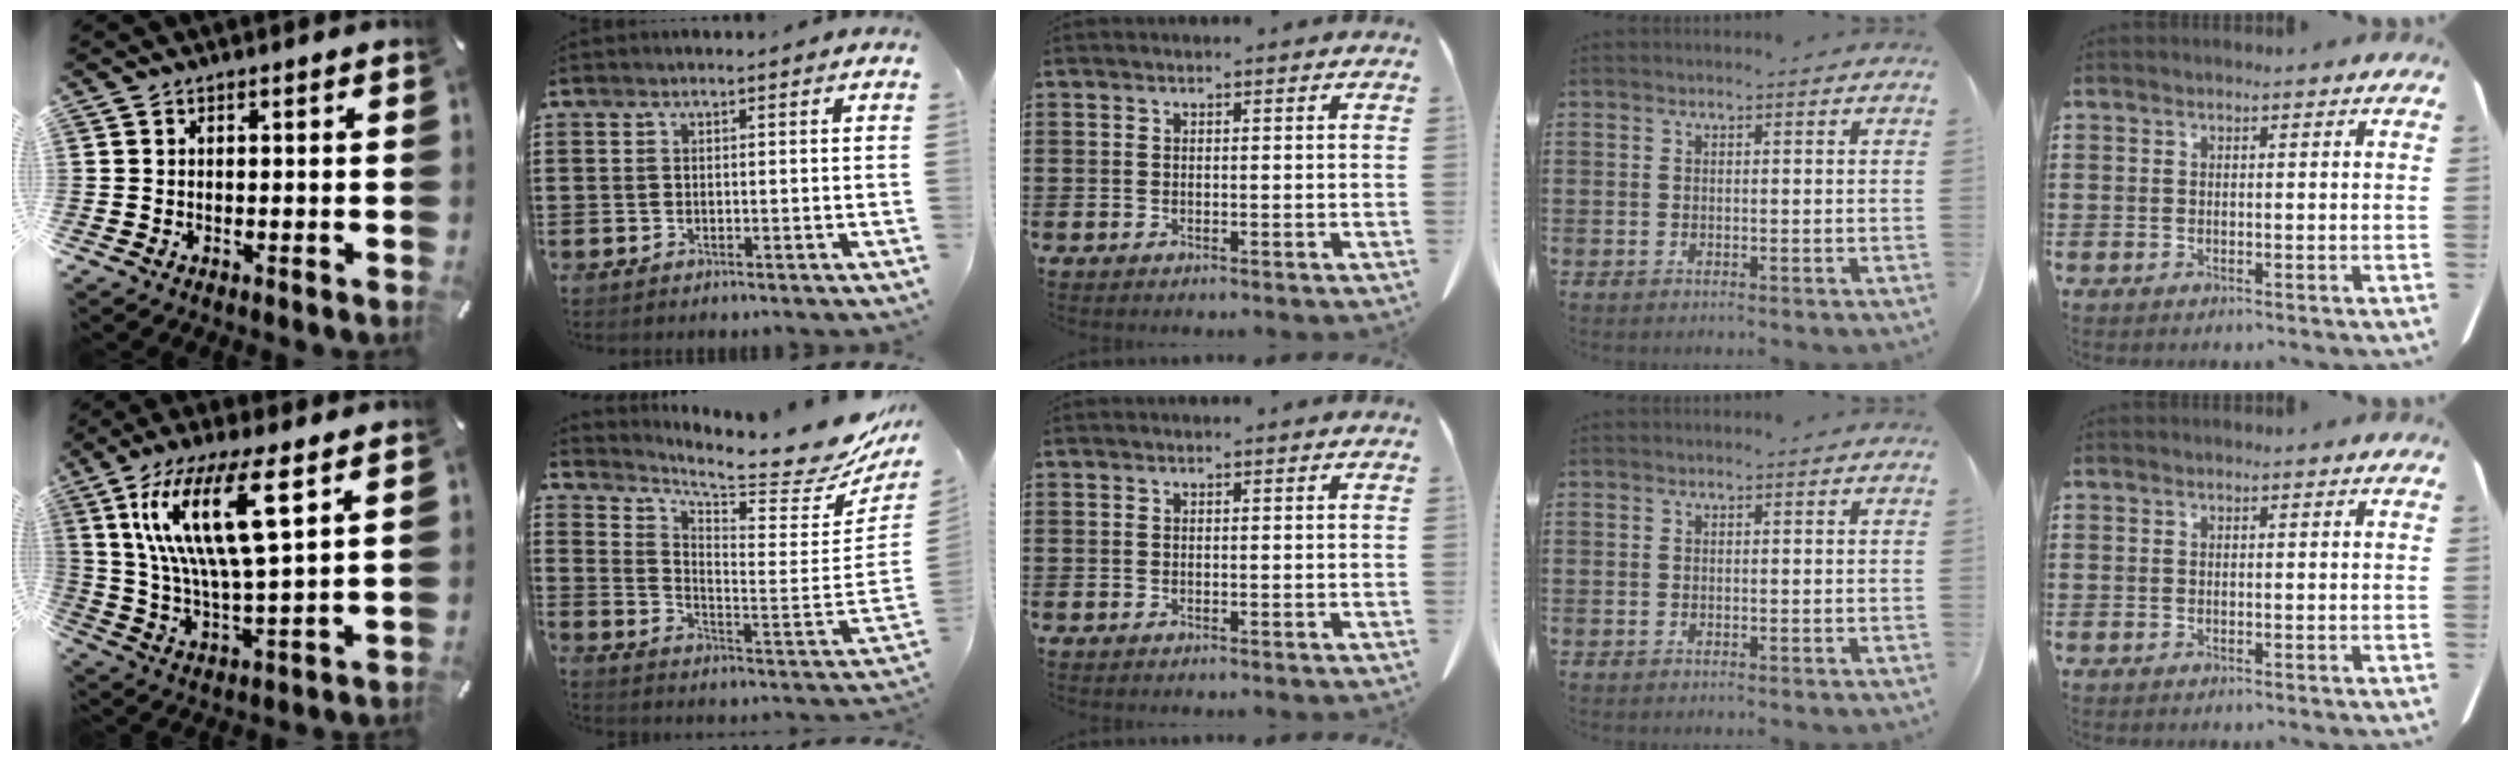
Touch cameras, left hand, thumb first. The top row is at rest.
{"thumb": {"total": 18.6, "force": [9.0, 5.0, 15.5], "torque": [-0.335, -0.019, 0.141]}, "index": {"total": 8.9, "force": [7.9, 0.6, 4.0], "torque": [-0.082, -0.073, 0.126]}}